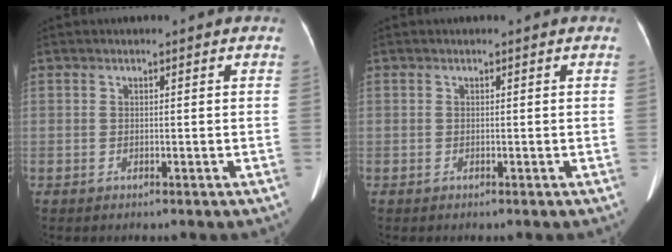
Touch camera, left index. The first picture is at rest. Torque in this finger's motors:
{"motor_torque": [0.19, 0.00, -0.13, -0.01]}